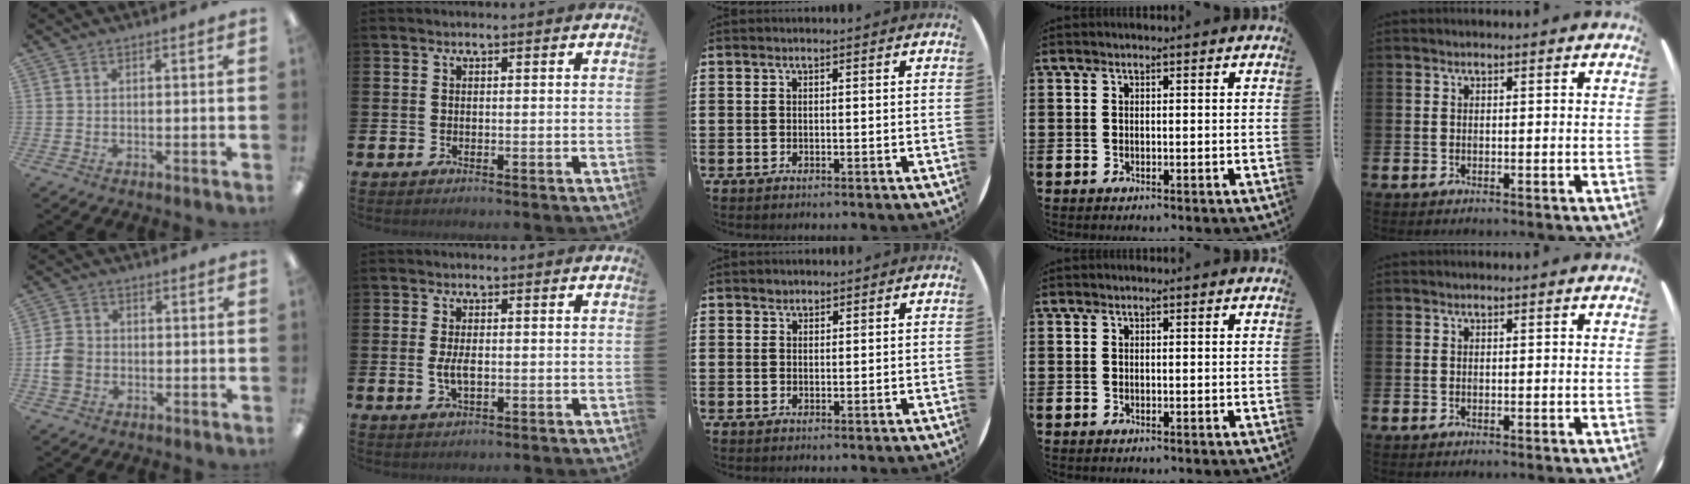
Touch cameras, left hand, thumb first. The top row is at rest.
{"thumb": {"total": 5.8, "force": [-1.0, 5.0, 2.8], "torque": [-0.048, 0.011, -0.017]}, "index": {"total": 2.8, "force": [-0.2, 1.3, 2.5], "torque": [-0.048, 0.002, -0.004]}, "middle": {"total": 1.0, "force": [0.9, 0.4, -0.1], "torque": [0.001, 0.002, 0.017]}}